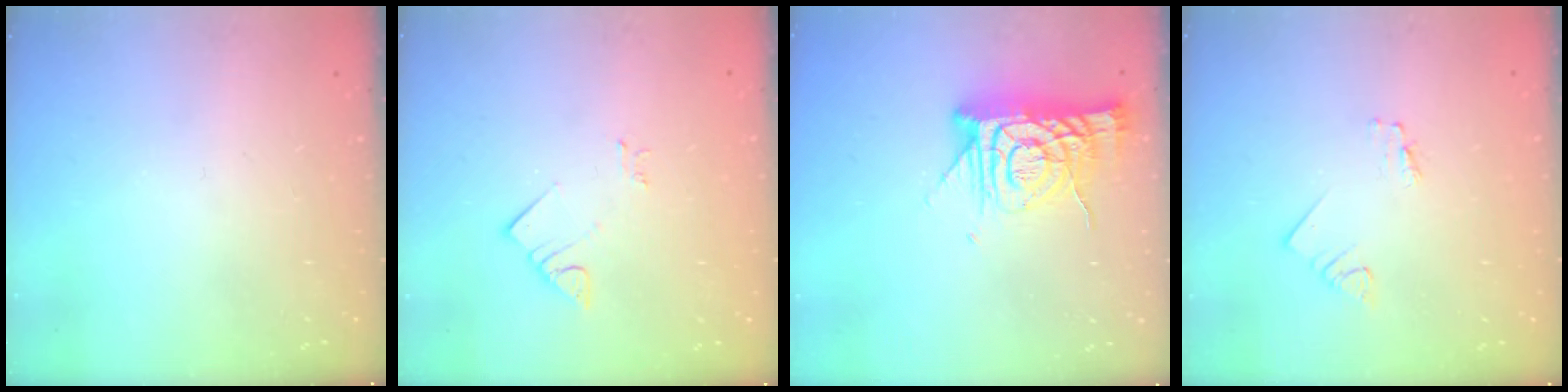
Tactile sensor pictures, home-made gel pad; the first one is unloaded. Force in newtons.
{"total": 3.2, "press": 3.2, "slide": 0.4}
{"total": 12.7, "press": 12.7, "slide": 1.2}
{"total": 1.2, "press": 1.2, "slide": 0.1}